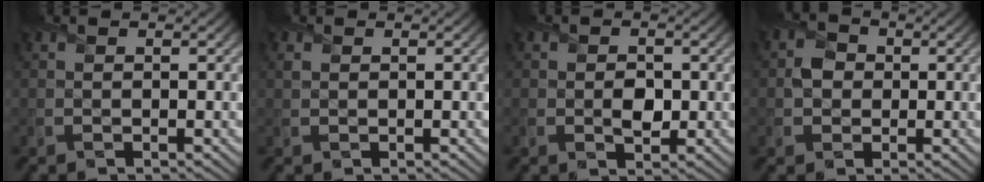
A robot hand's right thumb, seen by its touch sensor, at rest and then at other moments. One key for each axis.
{"total": 0.6, "fx": 0.4, "fy": 0.4, "fz": 0.2, "tx": -0.008, "ty": 0.002, "tz": 0.010}
{"total": 2.1, "fx": -0.2, "fy": 1.6, "fz": 1.4, "tx": -0.024, "ty": -0.005, "tz": -0.005}
{"total": 2.7, "fx": -0.1, "fy": 2.5, "fz": 1.0, "tx": -0.022, "ty": 0.001, "tz": -0.009}